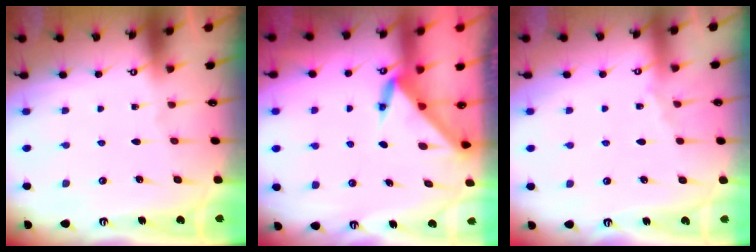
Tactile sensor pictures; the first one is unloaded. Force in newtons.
{"total": 3.4, "press": 3.4, "slide": 0.2}
{"total": 2.8, "press": 2.8, "slide": 0.5}